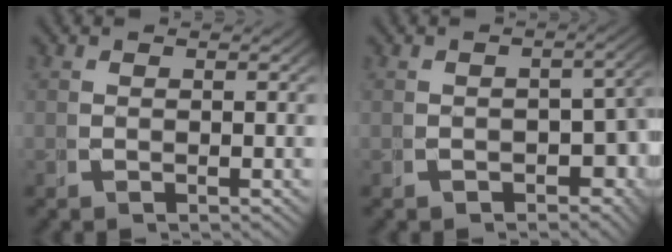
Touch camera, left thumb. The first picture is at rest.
{"total": 3.7, "force": [-1.3, 2.4, 2.4], "torque": [-0.021, -0.014, -0.014]}